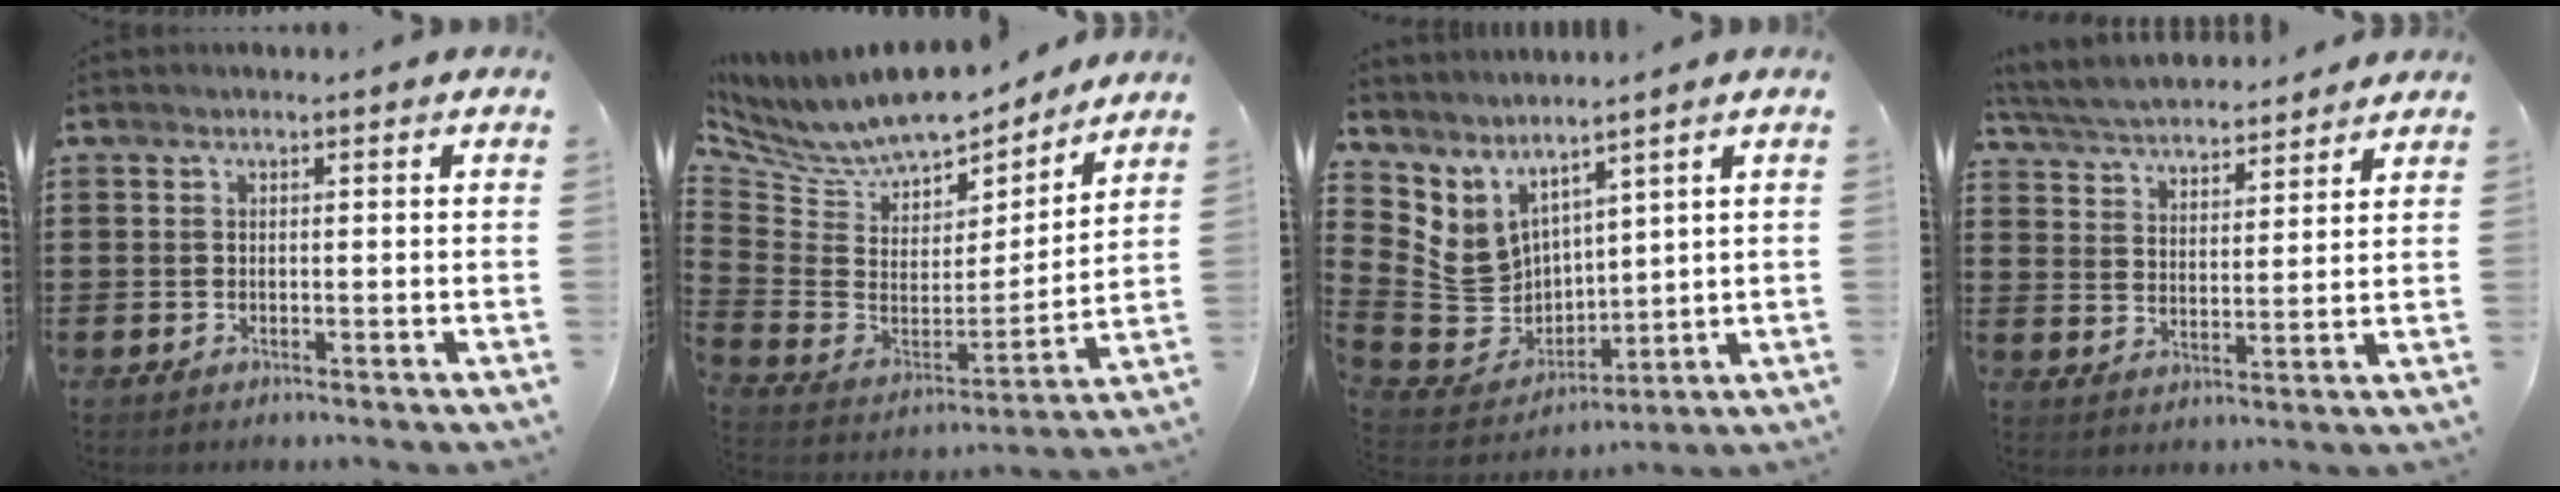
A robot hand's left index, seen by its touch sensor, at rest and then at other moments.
{"total": 9.9, "force": [9.0, 2.6, 3.2], "torque": [-0.110, -0.063, 0.159]}
{"total": 6.5, "force": [3.5, 5.1, 1.9], "torque": [-0.092, -0.036, 0.069]}
{"total": 4.7, "force": [4.6, 0.4, 0.4], "torque": [-0.033, -0.027, 0.080]}